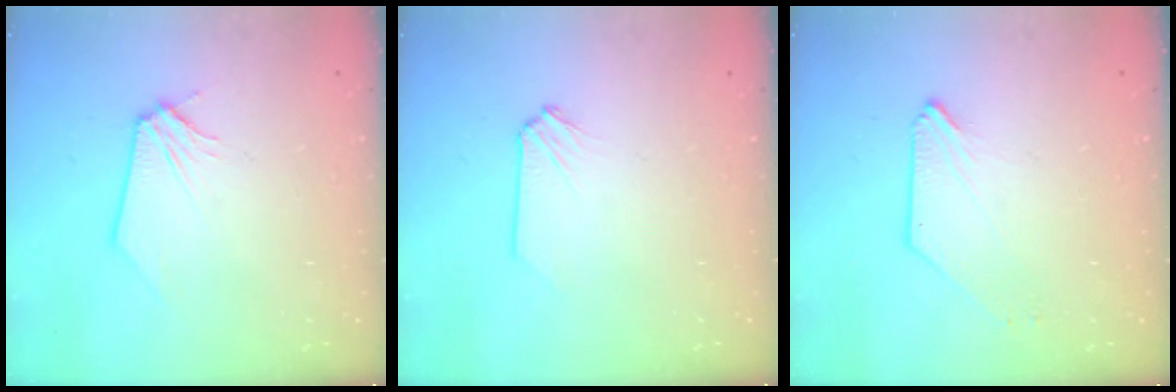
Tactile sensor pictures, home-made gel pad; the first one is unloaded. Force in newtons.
{"total": 0.0}
{"total": 0.0}